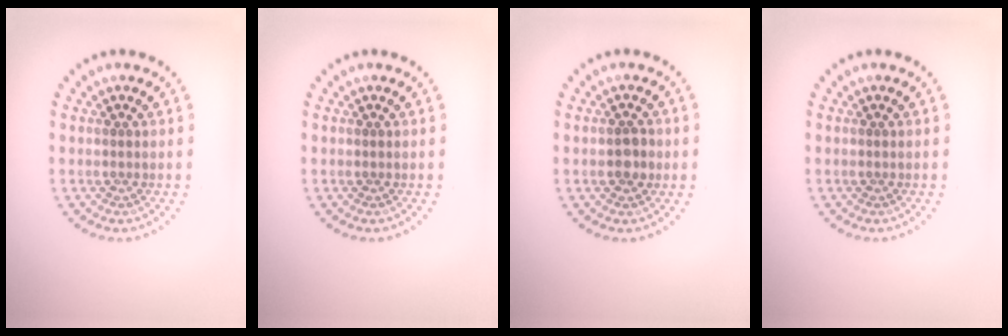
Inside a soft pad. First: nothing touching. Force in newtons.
{"total": 0.0}
{"total": 1.8, "press": 1.8, "slide": 0.2}
{"total": 0.0}